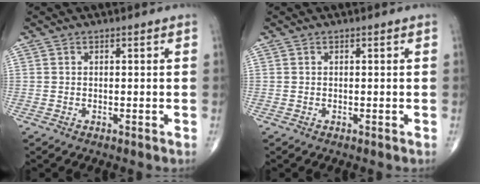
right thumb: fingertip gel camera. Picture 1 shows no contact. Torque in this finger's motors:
{"motor_torque": [0.00, 0.00, 0.00, 0.00, 0.02]}